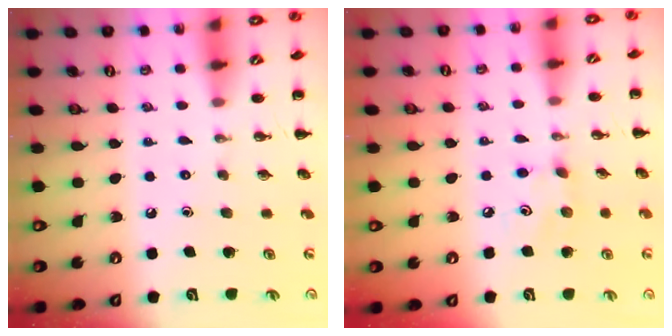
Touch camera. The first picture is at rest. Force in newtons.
{"total": 3.4, "press": 3.3, "slide": 0.6}